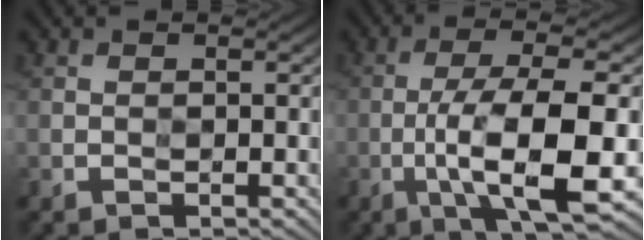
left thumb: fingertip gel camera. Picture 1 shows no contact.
{"total": 10.0, "force": [-2.7, 2.4, 9.3], "torque": [-0.155, 0.001, -0.052]}